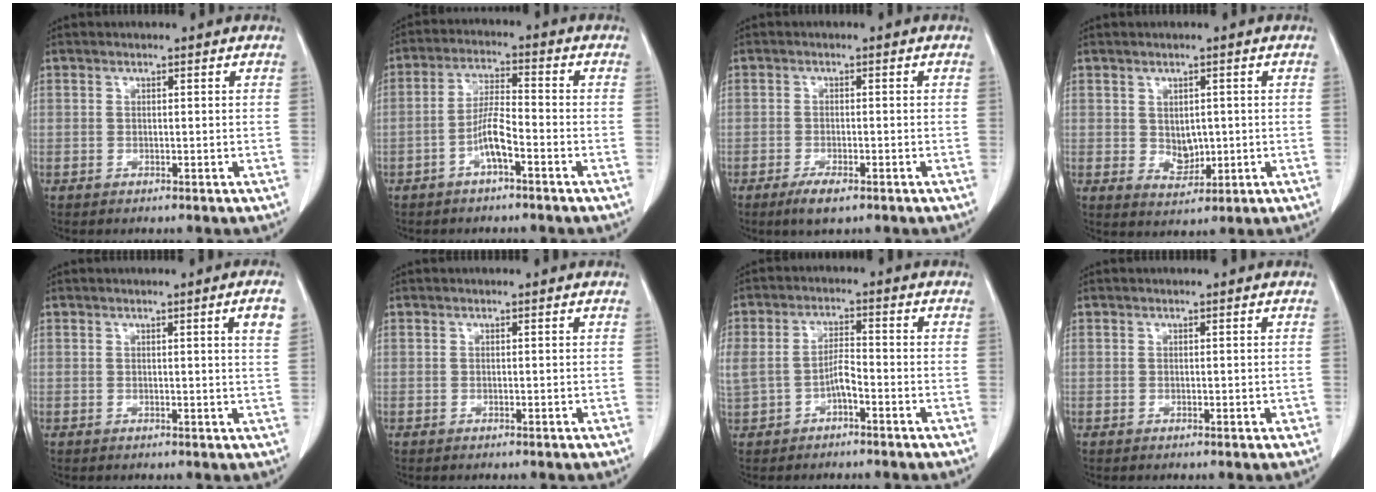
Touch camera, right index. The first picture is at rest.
{"total": 5.4, "force": [-2.6, 0.6, 4.7], "torque": [-0.097, 0.008, -0.048]}
{"total": 3.3, "force": [-2.2, 0.8, 2.4], "torque": [-0.044, -0.005, -0.036]}
{"total": 3.7, "force": [0.3, 2.7, 2.6], "torque": [-0.040, -0.004, 0.018]}
{"total": 3.3, "force": [1.4, -0.5, 3.0], "torque": [-0.039, -0.006, 0.017]}
{"total": 0.0}
{"total": 5.4, "force": [-1.7, 2.5, 4.5], "torque": [-0.108, 0.019, -0.025]}
{"total": 0.8, "force": [0.0, 0.5, 0.6], "torque": [-0.003, 0.001, 0.002]}